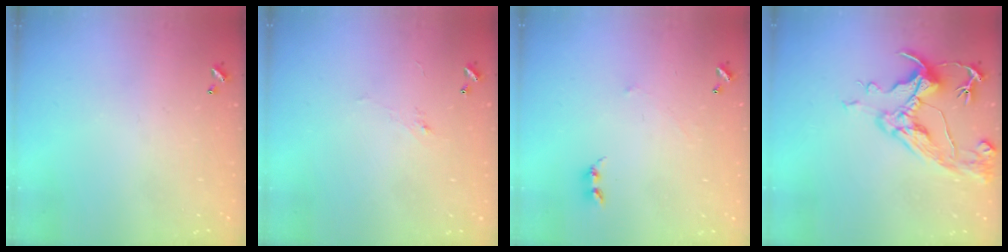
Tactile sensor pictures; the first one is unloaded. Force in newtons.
{"total": 1.2, "press": 0.8, "slide": 0.8}
{"total": 2.3, "press": 2.3, "slide": 0.3}
{"total": 8.7, "press": 8.5, "slide": 1.4}